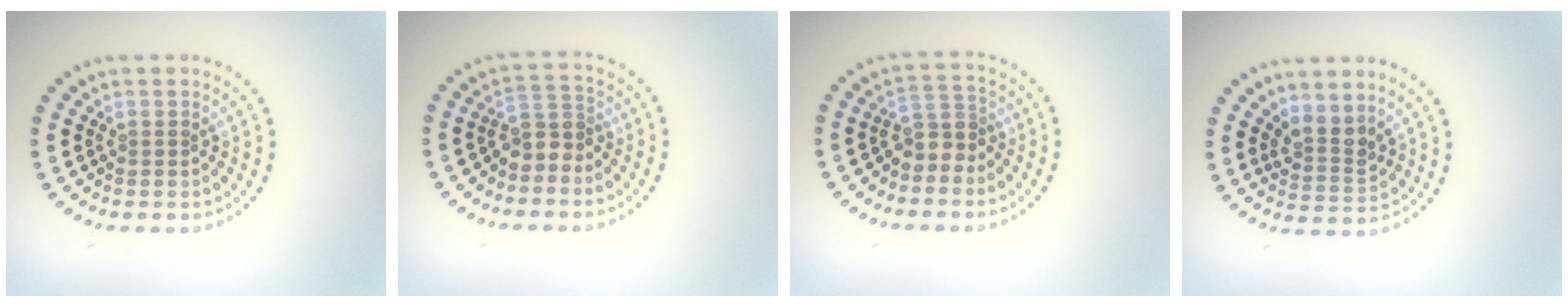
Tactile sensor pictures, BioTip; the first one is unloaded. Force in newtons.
{"total": 2.5, "press": 2.0, "slide": 1.5}
{"total": 2.6, "press": 2.1, "slide": 1.6}
{"total": 2.6, "press": 2.0, "slide": 1.6}